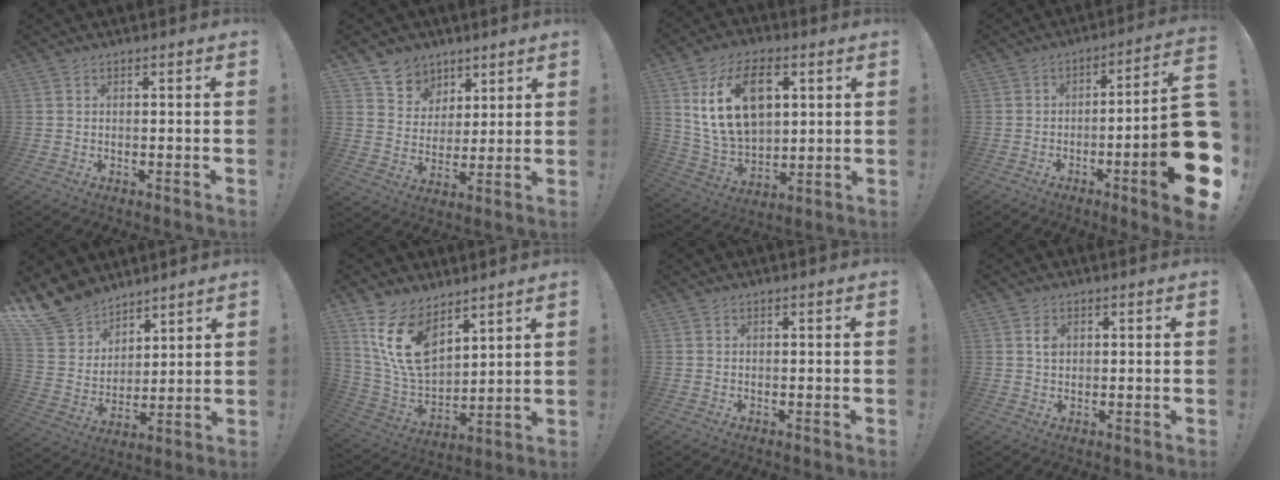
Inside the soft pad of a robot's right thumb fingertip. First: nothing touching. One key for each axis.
{"total": 8.3, "fx": 5.2, "fy": 6.4, "fz": 0.6, "tx": -0.010, "ty": -0.043, "tz": 0.105}
{"total": 18.7, "fx": 6.4, "fy": 11.9, "fz": 13.0, "tx": -0.243, "ty": -0.013, "tz": 0.112}
{"total": 19.1, "fx": -5.2, "fy": 2.5, "fz": 18.2, "tx": -0.254, "ty": 0.017, "tz": -0.077}
{"total": 13.0, "fx": 10.6, "fy": 7.2, "fz": 2.3, "tx": -0.062, "ty": -0.087, "tz": 0.208}
{"total": 15.3, "fx": 8.6, "fy": 8.6, "fz": 9.2, "tx": -0.172, "ty": -0.054, "tz": 0.166}
{"total": 0.0}
{"total": 2.9, "fx": 0.8, "fy": 2.1, "fz": 1.8, "tx": -0.021, "ty": -0.004, "tz": 0.011}